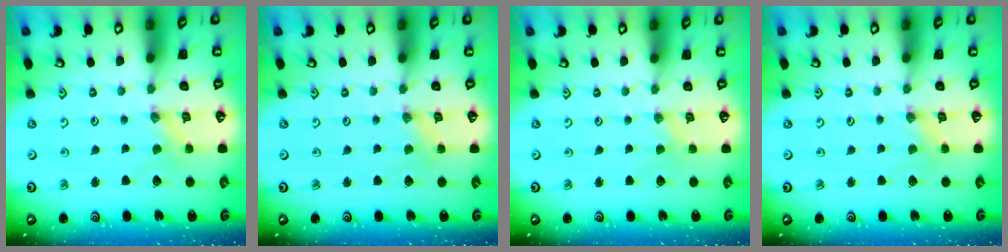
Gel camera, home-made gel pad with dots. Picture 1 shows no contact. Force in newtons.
{"total": 0.6, "press": 0.6, "slide": 0.1}
{"total": 0.0}
{"total": 0.5, "press": 0.5, "slide": 0.1}